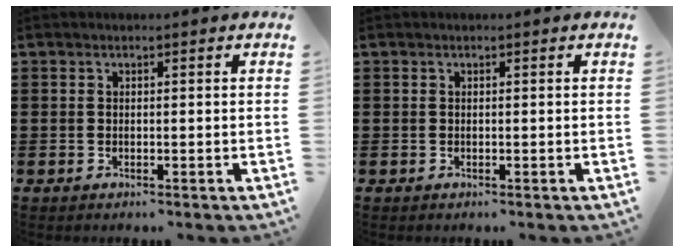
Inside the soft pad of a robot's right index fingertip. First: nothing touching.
{"total": 0.0}